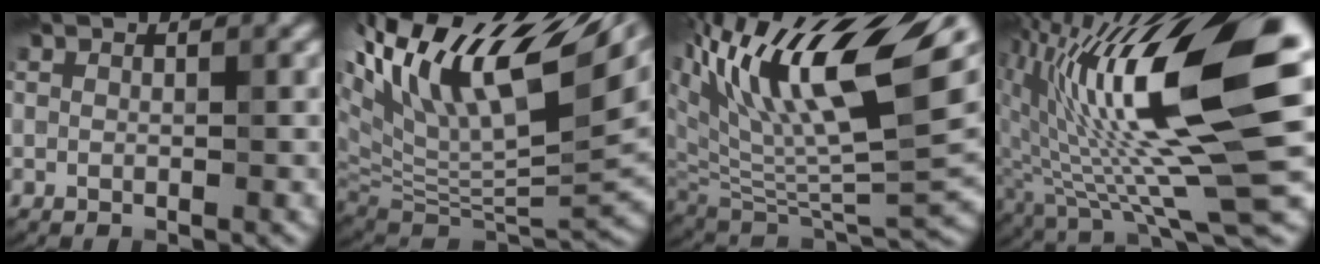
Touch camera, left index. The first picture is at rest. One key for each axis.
{"total": 15.2, "fx": 6.7, "fy": 5.4, "fz": 12.5, "tx": -0.251, "ty": 0.034, "tz": 0.131}
{"total": 13.8, "fx": 6.5, "fy": 4.9, "fz": 11.2, "tx": -0.196, "ty": 0.022, "tz": 0.120}
{"total": 14.5, "fx": 1.6, "fy": 4.0, "fz": 13.9, "tx": -0.238, "ty": -0.006, "tz": 0.034}